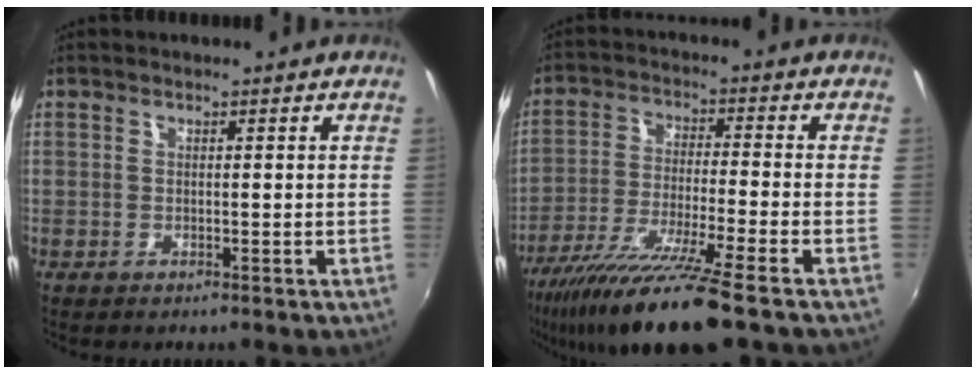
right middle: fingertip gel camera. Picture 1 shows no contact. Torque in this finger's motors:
{"motor_torque": [1.30, -0.84, 0.43, 0.21]}